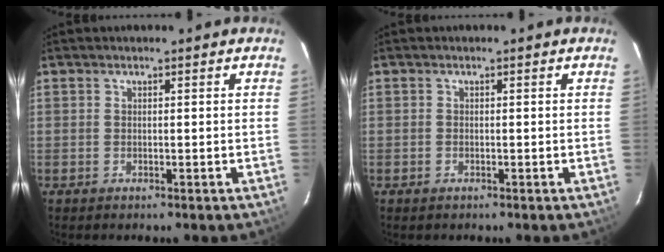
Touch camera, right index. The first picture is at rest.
{"total": 0.6, "force": [-0.4, 0.4, 0.1], "torque": [-0.002, 0.001, -0.008]}